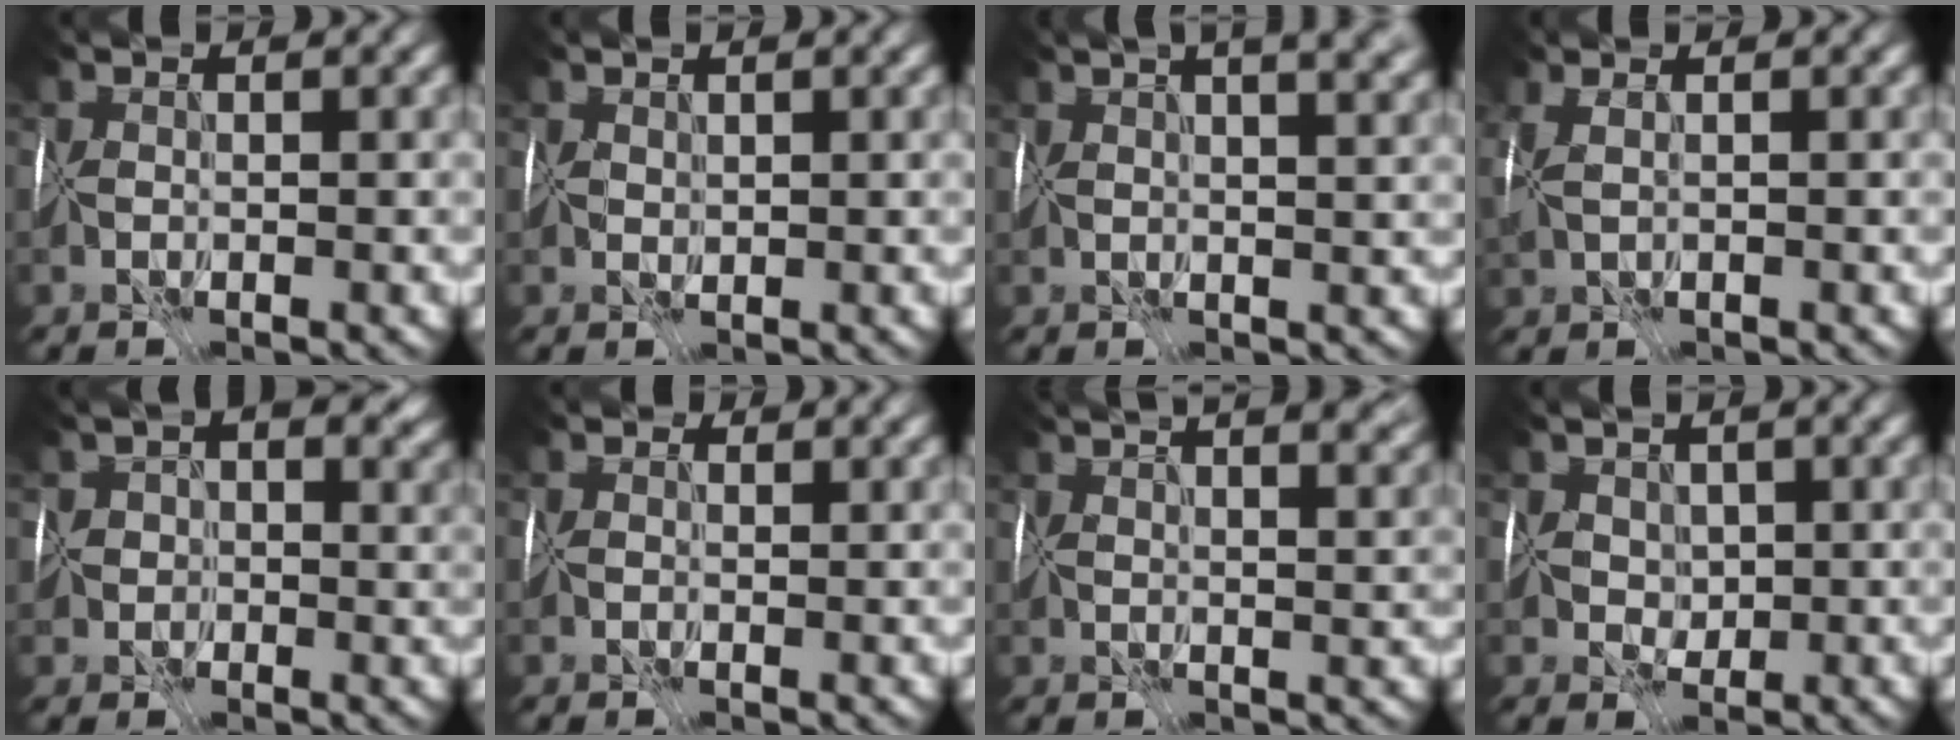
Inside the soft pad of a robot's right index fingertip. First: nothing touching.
{"total": 1.4, "force": [1.0, 0.8, 0.6], "torque": [-0.011, 0.006, 0.024]}
{"total": 10.9, "force": [5.6, 4.6, 8.1], "torque": [-0.113, 0.056, 0.069]}
{"total": 2.6, "force": [0.6, 1.1, 2.3], "torque": [-0.053, -0.002, 0.024]}
{"total": 6.2, "force": [0.8, 5.5, 2.9], "torque": [-0.033, 0.015, -0.014]}
{"total": 1.3, "force": [0.6, 1.1, 0.4], "torque": [-0.011, 0.002, 0.010]}
{"total": 11.8, "force": [7.7, 4.6, 7.7], "torque": [-0.100, 0.065, 0.097]}
{"total": 3.3, "force": [1.4, 2.7, 1.3], "torque": [-0.017, 0.020, 0.022]}